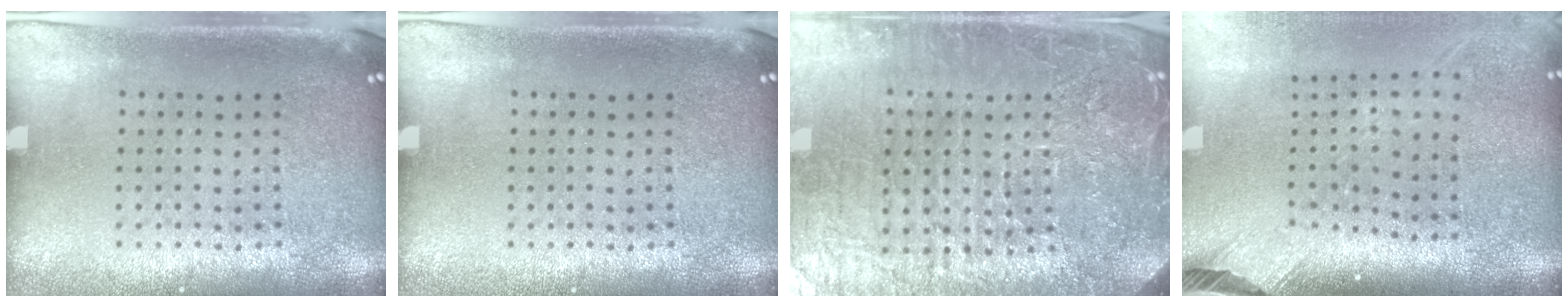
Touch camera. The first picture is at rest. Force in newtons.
{"total": 0.0}
{"total": 5.9, "press": 5.3, "slide": 2.6}
{"total": 2.6, "press": 1.8, "slide": 1.8}